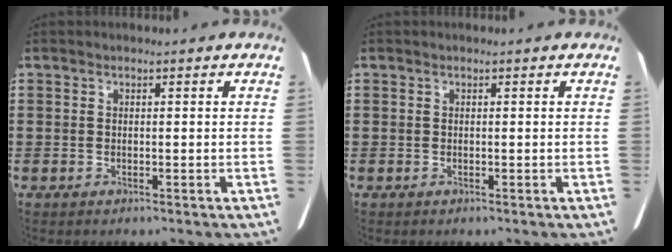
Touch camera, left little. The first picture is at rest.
{"total": 0.0}